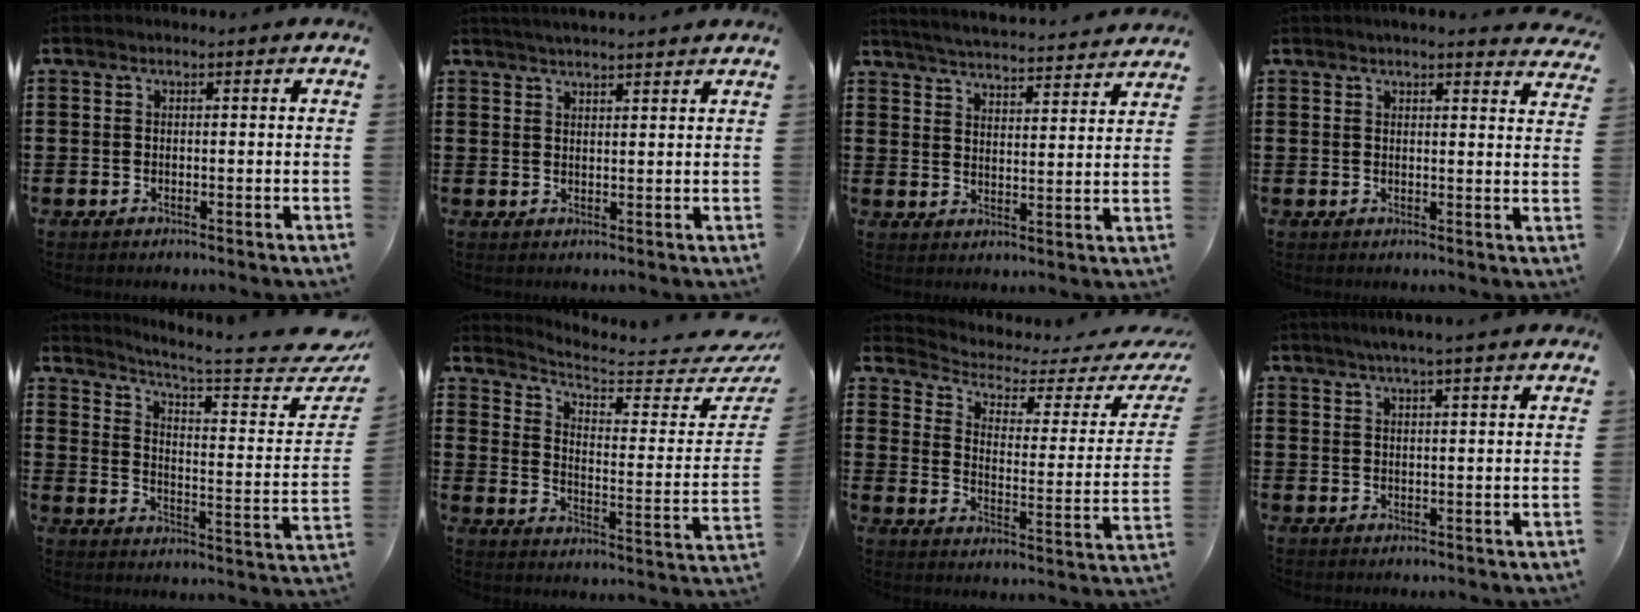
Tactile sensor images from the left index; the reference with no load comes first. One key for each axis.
{"total": 2.2, "fx": 2.2, "fy": -0.3, "fz": 0.3, "tx": -0.010, "ty": -0.001, "tz": 0.042}
{"total": 4.5, "fx": 4.4, "fy": -0.8, "fz": 0.4, "tx": -0.029, "ty": -0.035, "tz": 0.072}
{"total": 2.6, "fx": 2.5, "fy": -0.2, "fz": 0.6, "tx": -0.012, "ty": -0.010, "tz": 0.046}
{"total": 5.1, "fx": 4.2, "fy": -0.2, "fz": 2.8, "tx": -0.069, "ty": -0.046, "tz": 0.065}
{"total": 4.6, "fx": 3.9, "fy": 1.2, "fz": 2.1, "tx": -0.056, "ty": -0.037, "tz": 0.061}
{"total": 2.6, "fx": 1.7, "fy": 1.2, "fz": 1.5, "tx": -0.046, "ty": -0.019, "tz": 0.020}
{"total": 2.7, "fx": 2.3, "fy": -0.5, "fz": 1.4, "tx": -0.032, "ty": 0.001, "tz": 0.041}